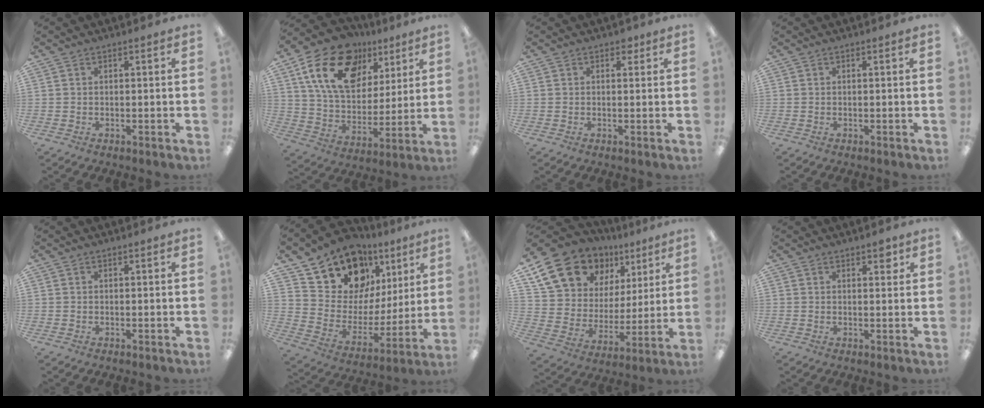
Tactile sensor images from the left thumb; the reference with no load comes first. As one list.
[{"total": 20.9, "force": [10.6, 13.5, 12.0], "torque": [-0.212, -0.037, 0.194]}, {"total": 1.6, "force": [0.9, 1.1, 0.8], "torque": [0.000, -0.004, 0.013]}, {"total": 0.0}, {"total": 0.0}, {"total": 16.3, "force": [11.7, 10.1, 5.2], "torque": [-0.096, -0.082, 0.215]}, {"total": 18.8, "force": [12.2, 12.3, 7.2], "torque": [-0.140, -0.065, 0.229]}, {"total": 2.4, "force": [1.6, 1.1, 1.3], "torque": [-0.003, -0.008, 0.023]}]